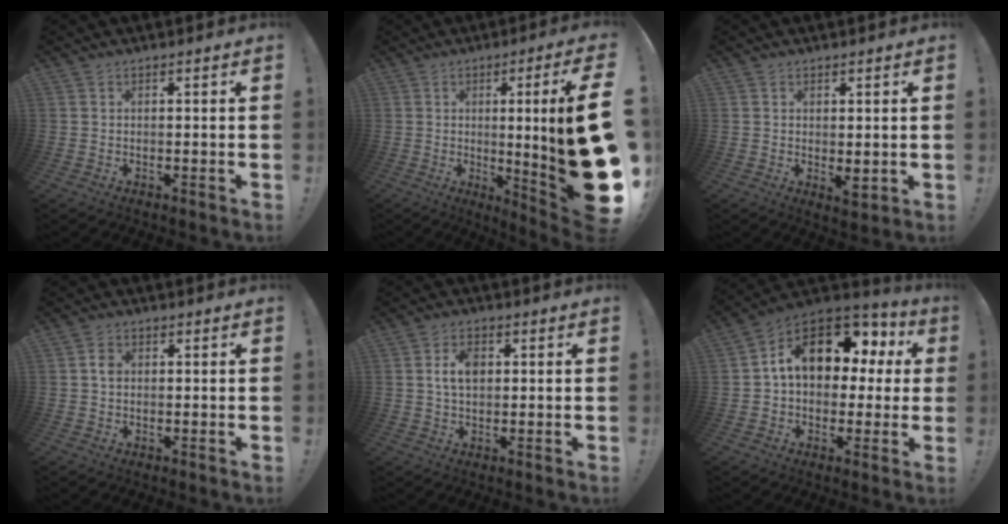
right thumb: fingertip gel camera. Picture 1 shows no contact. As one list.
[{"total": 21.7, "force": [-0.5, 0.3, 21.7], "torque": [-0.305, -0.033, -0.002]}, {"total": 3.1, "force": [0.5, 1.4, 2.7], "torque": [-0.020, -0.011, 0.010]}, {"total": 2.2, "force": [0.0, 1.7, 1.4], "torque": [-0.020, 0.003, -0.002]}, {"total": 5.9, "force": [1.0, 3.6, 4.6], "torque": [-0.075, 0.006, 0.017]}, {"total": 15.2, "force": [5.7, 9.8, 10.2], "torque": [-0.154, -0.023, 0.099]}]